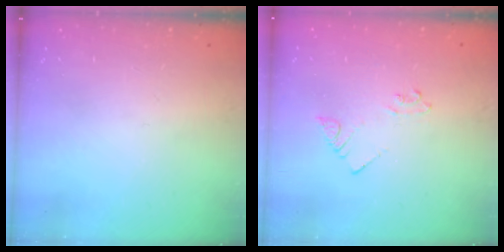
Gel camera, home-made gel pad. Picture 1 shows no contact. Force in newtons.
{"total": 3.6, "press": 3.6, "slide": 0.6}